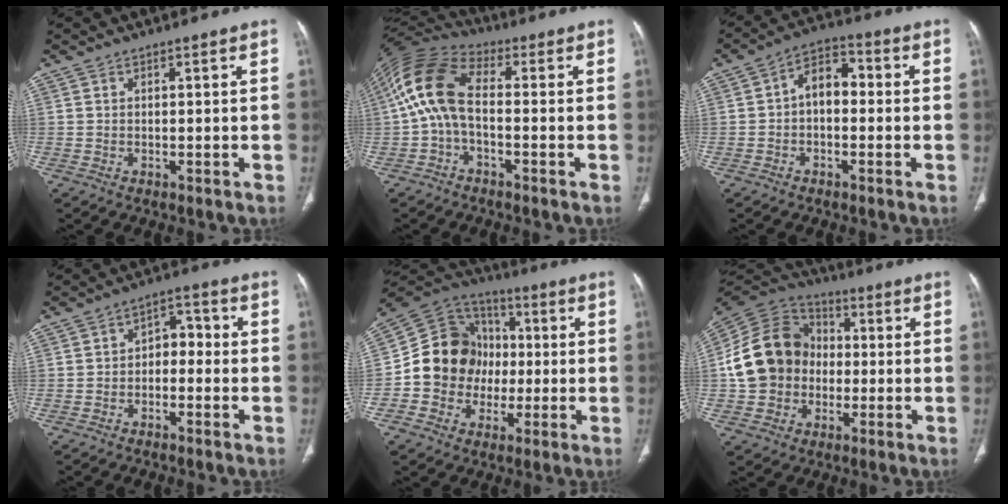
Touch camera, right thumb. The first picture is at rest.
{"total": 11.9, "force": [-0.7, 6.2, 10.1], "torque": [-0.209, 0.037, -0.027]}
{"total": 7.1, "force": [-0.4, 4.6, 5.3], "torque": [-0.068, 0.030, -0.019]}
{"total": 5.1, "force": [-1.1, 3.5, 3.5], "torque": [-0.032, 0.032, -0.028]}
{"total": 15.9, "force": [-1.5, 14.2, 7.0], "torque": [-0.087, 0.033, -0.031]}
{"total": 16.6, "force": [-1.2, 14.1, 8.6], "torque": [-0.146, 0.030, -0.030]}